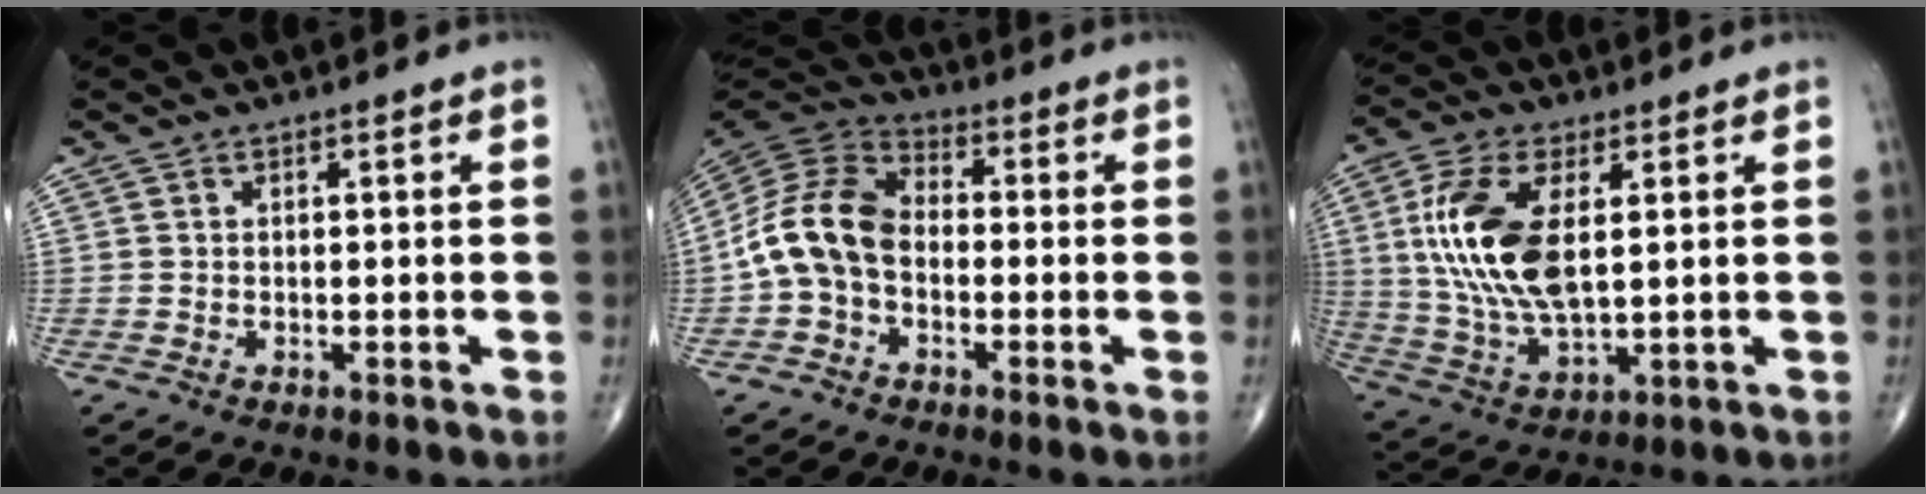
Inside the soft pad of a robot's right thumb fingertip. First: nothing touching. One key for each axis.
{"total": 12.3, "fx": -2.1, "fy": 8.6, "fz": 8.5, "tx": -0.159, "ty": 0.037, "tz": -0.054}
{"total": 15.7, "fx": 2.9, "fy": 7.4, "fz": 13.5, "tx": -0.284, "ty": -0.009, "tz": 0.063}